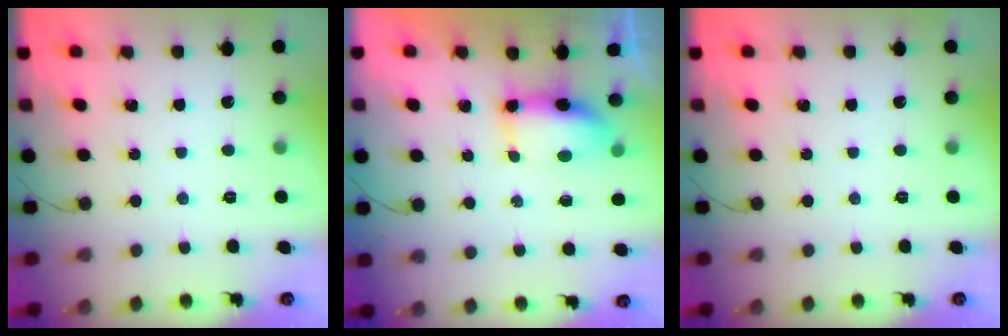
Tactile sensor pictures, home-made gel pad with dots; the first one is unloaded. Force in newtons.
{"total": 7.9, "press": 7.5, "slide": 2.5}
{"total": 0.0}